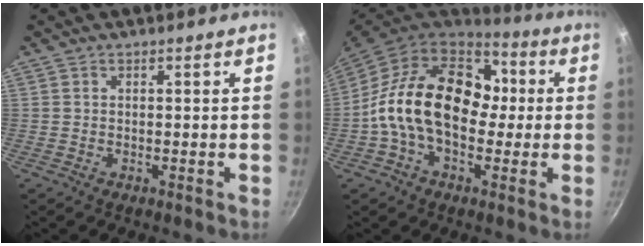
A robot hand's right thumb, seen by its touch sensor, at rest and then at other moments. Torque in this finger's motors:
{"motor_torque": [-0.62, 1.94, 1.53, -0.74, 0.25]}